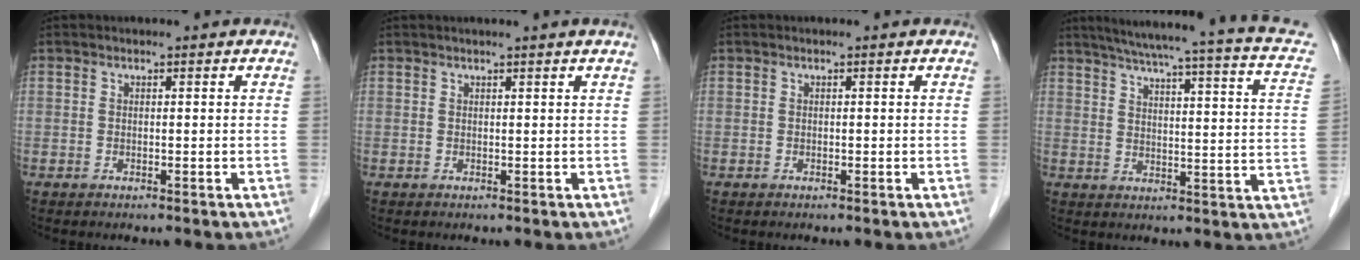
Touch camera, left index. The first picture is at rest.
{"total": 1.2, "force": [0.8, -0.5, 0.7], "torque": [-0.015, -0.002, 0.022]}
{"total": 0.0}
{"total": 20.7, "force": [15.6, 1.7, 13.5], "torque": [-0.198, -0.002, 0.178]}